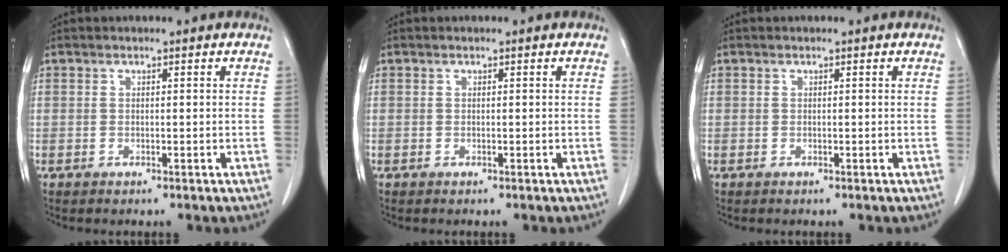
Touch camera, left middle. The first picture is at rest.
{"total": 0.0}
{"total": 0.0}